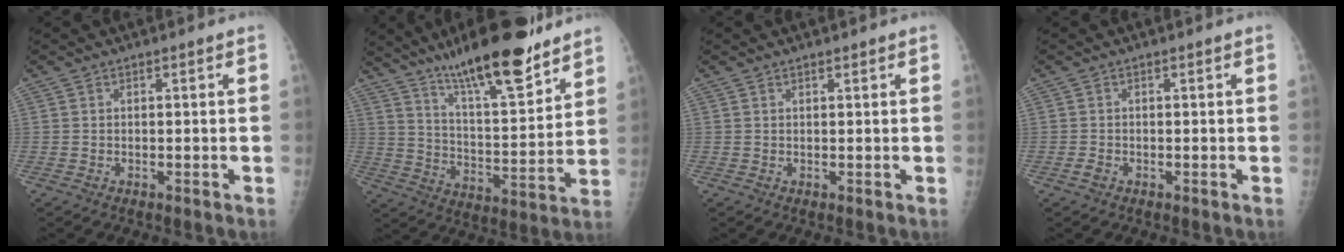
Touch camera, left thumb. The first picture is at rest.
{"total": 19.9, "force": [14.5, 4.5, 12.8], "torque": [-0.179, -0.079, 0.240]}
{"total": 0.7, "force": [0.6, 0.2, 0.3], "torque": [-0.007, -0.004, 0.009]}
{"total": 1.0, "force": [-0.3, 0.7, 0.6], "torque": [-0.010, -0.001, -0.006]}